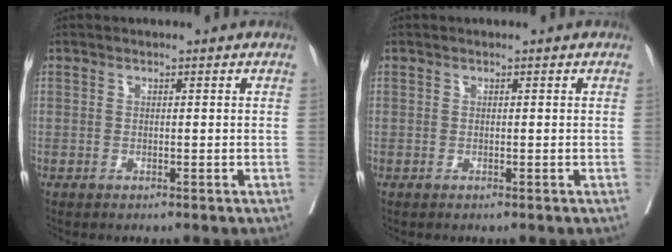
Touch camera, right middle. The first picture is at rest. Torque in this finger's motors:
{"motor_torque": [-0.04, 0.04, 0.00, -0.01]}